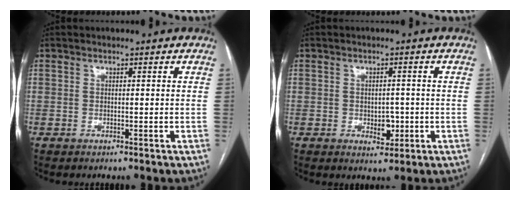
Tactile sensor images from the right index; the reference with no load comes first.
{"total": 3.1, "force": [-0.8, 1.9, 2.4], "torque": [-0.030, 0.001, -0.004]}